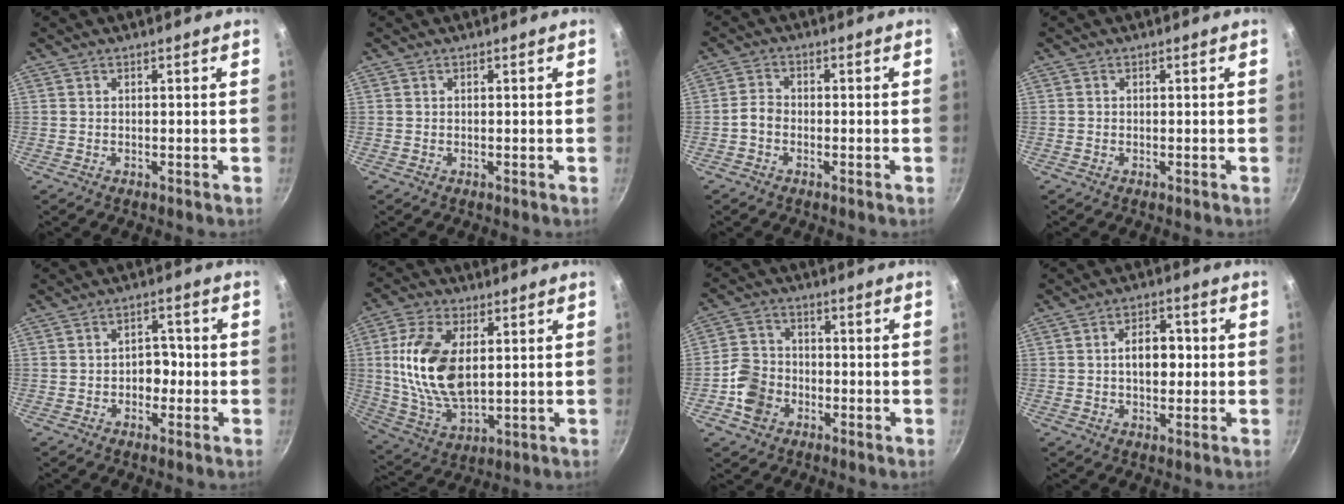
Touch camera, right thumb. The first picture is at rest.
{"total": 0.0}
{"total": 2.9, "force": [-1.2, 2.1, 1.6], "torque": [-0.029, 0.021, -0.030]}
{"total": 0.0}
{"total": 4.1, "force": [-0.9, 3.1, 2.6], "torque": [-0.002, 0.016, -0.017]}
{"total": 16.1, "force": [2.8, 8.9, 13.1], "torque": [-0.244, -0.010, 0.060]}
{"total": 8.0, "force": [-2.9, 6.6, 3.5], "torque": [-0.044, 0.026, -0.066]}
{"total": 8.8, "force": [0.3, 5.6, 6.8], "torque": [-0.071, 0.017, -0.003]}